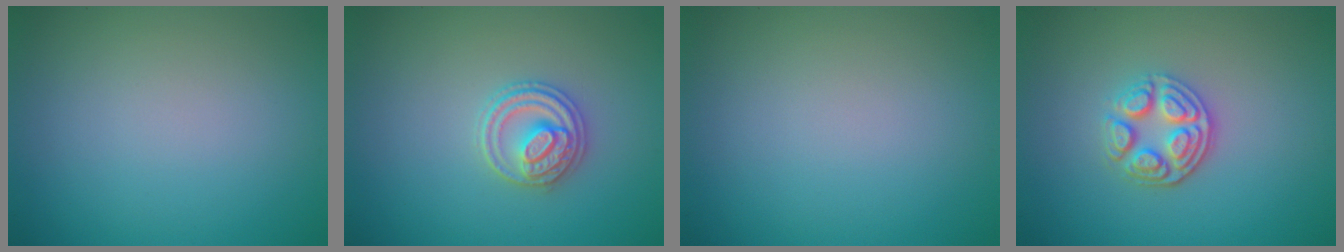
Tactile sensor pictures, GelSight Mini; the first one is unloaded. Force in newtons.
{"total": 2.8, "press": 2.7, "slide": 0.6}
{"total": 0.0}
{"total": 3.5, "press": 3.0, "slide": 1.8}